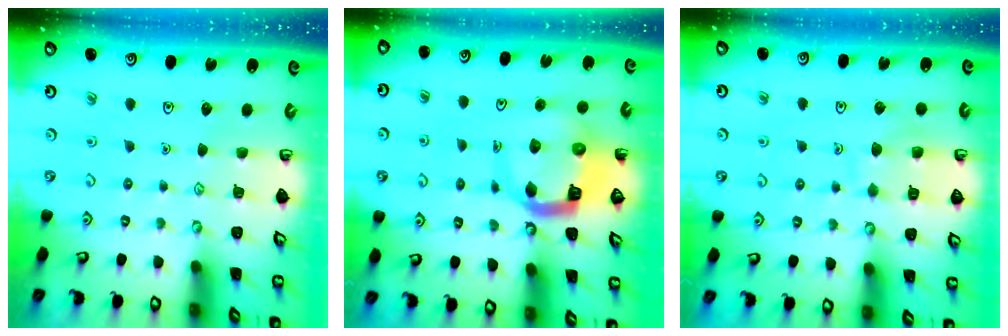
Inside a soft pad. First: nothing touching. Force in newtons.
{"total": 10.4, "press": 10.3, "slide": 1.2}
{"total": 7.3, "press": 7.2, "slide": 0.8}